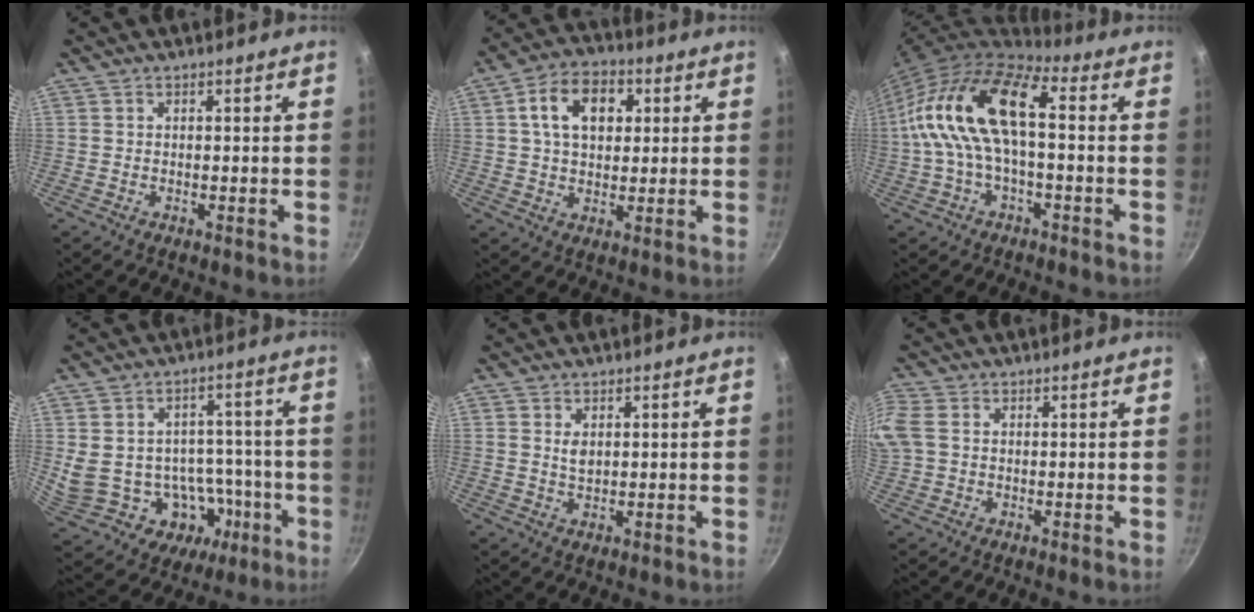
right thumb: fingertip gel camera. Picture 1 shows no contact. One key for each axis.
{"total": 11.7, "fx": 3.1, "fy": 7.9, "fz": 8.0, "tx": -0.108, "ty": 0.009, "tz": 0.041}
{"total": 17.3, "fx": 0.6, "fy": 8.0, "fz": 15.3, "tx": -0.287, "ty": 0.036, "tz": -0.005}
{"total": 17.6, "fx": -3.4, "fy": 13.8, "fz": 10.5, "tx": -0.142, "ty": 0.035, "tz": -0.018}
{"total": 2.4, "fx": 0.8, "fy": 1.4, "fz": 1.7, "tx": -0.030, "ty": -0.005, "tz": 0.017}
{"total": 4.8, "fx": 0.7, "fy": 3.6, "fz": 3.1, "tx": -0.071, "ty": 0.006, "tz": 0.011}